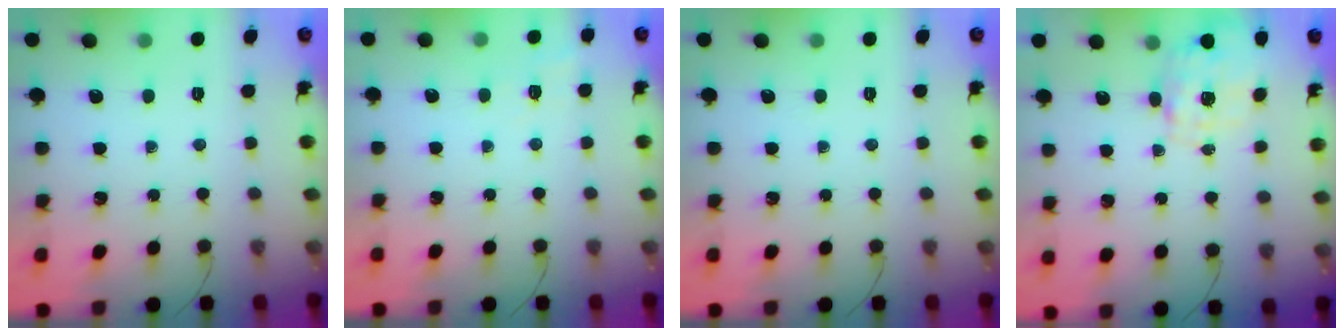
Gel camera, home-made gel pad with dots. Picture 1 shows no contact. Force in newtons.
{"total": 6.4, "press": 6.1, "slide": 2.1}
{"total": 0.0}
{"total": 2.8, "press": 2.7, "slide": 0.9}